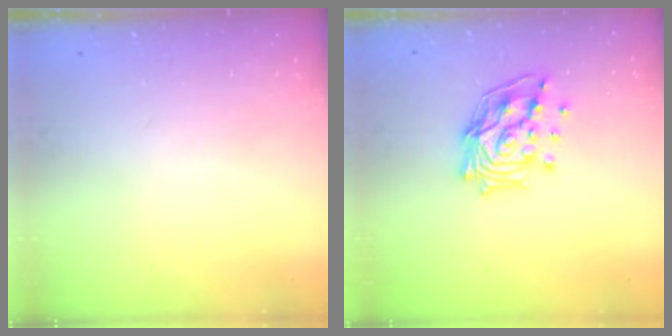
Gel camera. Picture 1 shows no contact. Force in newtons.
{"total": 15.4, "press": 15.2, "slide": 1.9}